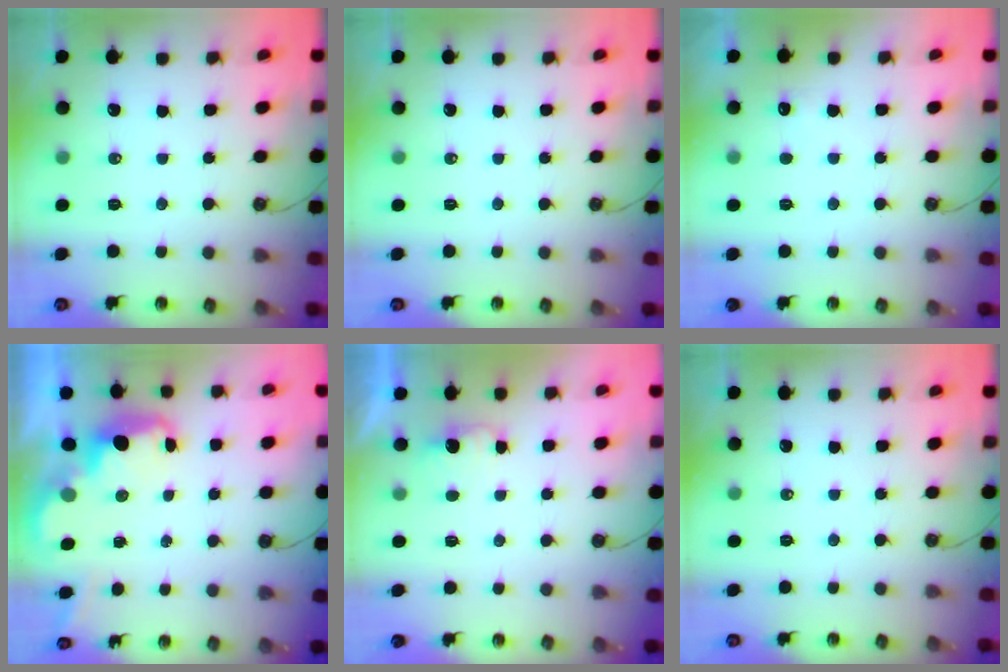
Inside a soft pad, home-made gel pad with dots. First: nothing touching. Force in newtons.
{"total": 0.0}
{"total": 2.5, "press": 2.3, "slide": 1.0}
{"total": 2.6, "press": 2.6, "slide": 0.4}
{"total": 1.8, "press": 1.6, "slide": 0.9}
{"total": 0.0}